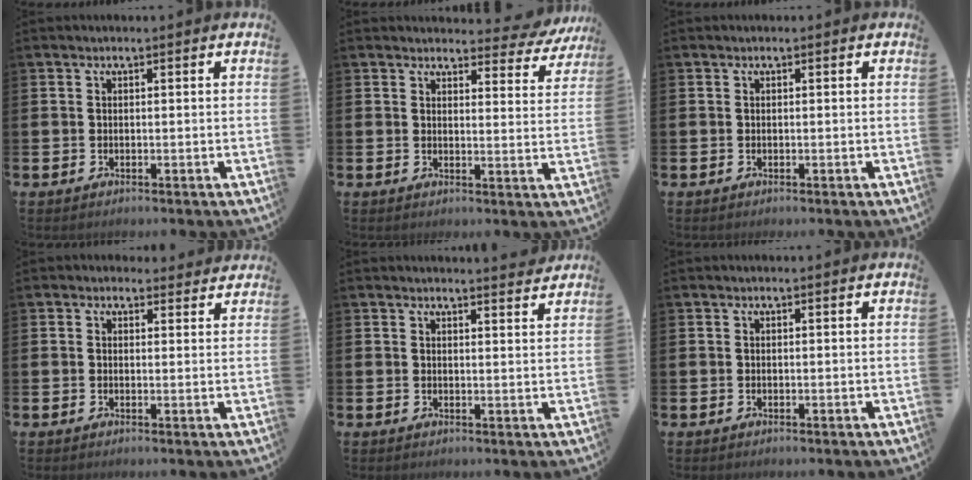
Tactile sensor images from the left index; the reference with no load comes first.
{"total": 3.1, "force": [2.9, 1.1, 0.7], "torque": [-0.006, -0.024, 0.045]}
{"total": 0.0}
{"total": 1.9, "force": [1.7, 0.8, 0.0], "torque": [0.011, -0.007, 0.027]}
{"total": 2.5, "force": [2.5, -0.1, -0.1], "torque": [0.006, -0.019, 0.043]}
{"total": 0.0}